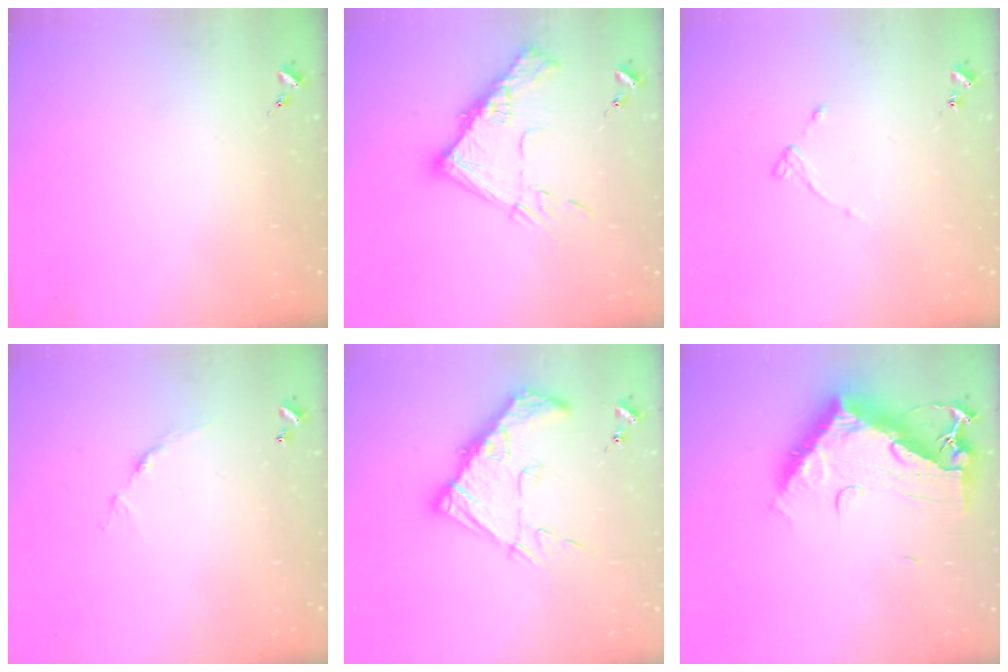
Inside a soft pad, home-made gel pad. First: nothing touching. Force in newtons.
{"total": 14.5, "press": 14.4, "slide": 1.6}
{"total": 4.1, "press": 4.1, "slide": 0.5}
{"total": 5.1, "press": 5.1, "slide": 0.4}
{"total": 15.9, "press": 15.8, "slide": 1.5}
{"total": 15.7, "press": 15.6, "slide": 1.5}